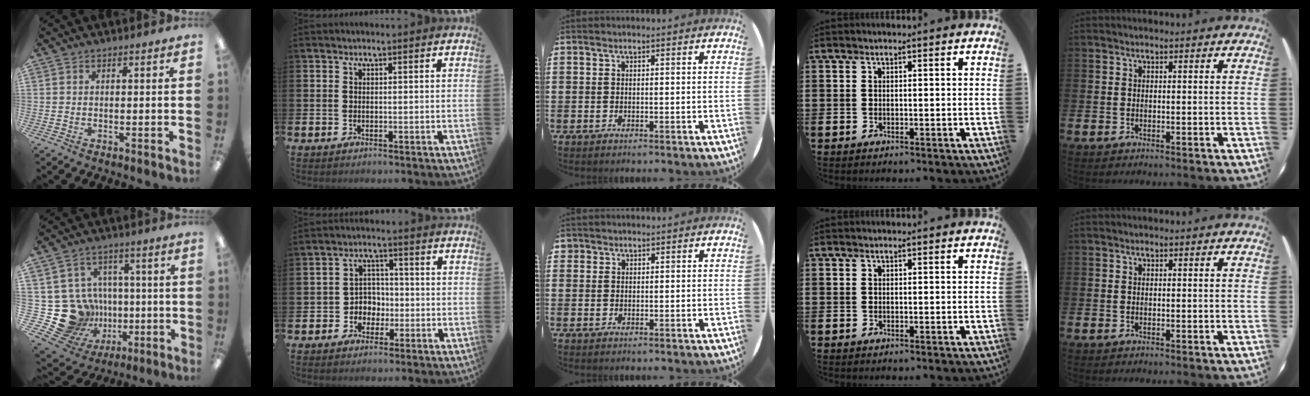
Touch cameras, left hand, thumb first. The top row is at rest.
{"thumb": {"total": 19.1, "force": [-2.3, 17.6, 7.0], "torque": [-0.146, 0.000, 0.004]}, "index": {"total": 3.6, "force": [-1.1, 3.3, 0.8], "torque": [-0.023, 0.001, -0.031]}, "middle": {"total": 0.8, "force": [0.7, 0.4, 0.0], "torque": [-0.001, 0.002, 0.015]}}